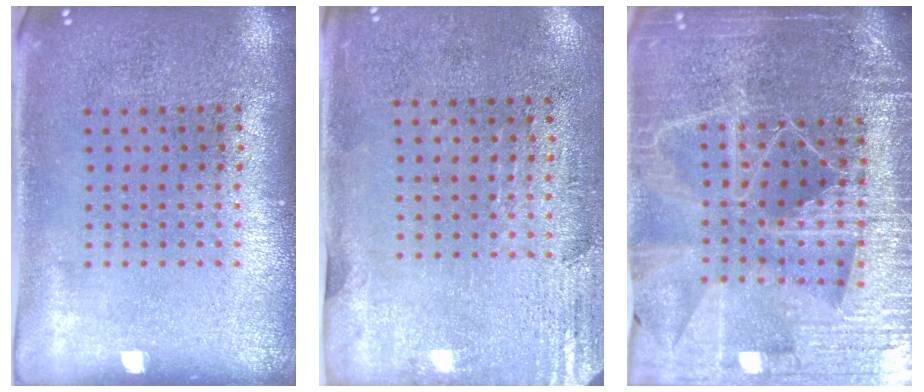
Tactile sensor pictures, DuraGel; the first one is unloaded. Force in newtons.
{"total": 2.9, "press": 2.4, "slide": 1.5}
{"total": 5.8, "press": 5.1, "slide": 2.7}